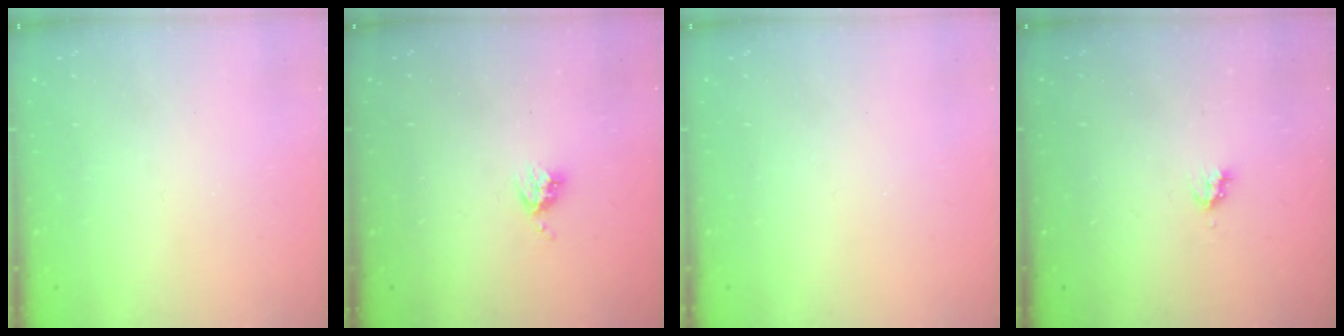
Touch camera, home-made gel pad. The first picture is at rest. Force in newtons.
{"total": 4.8, "press": 4.8, "slide": 0.4}
{"total": 0.0}
{"total": 2.6, "press": 2.6, "slide": 0.4}